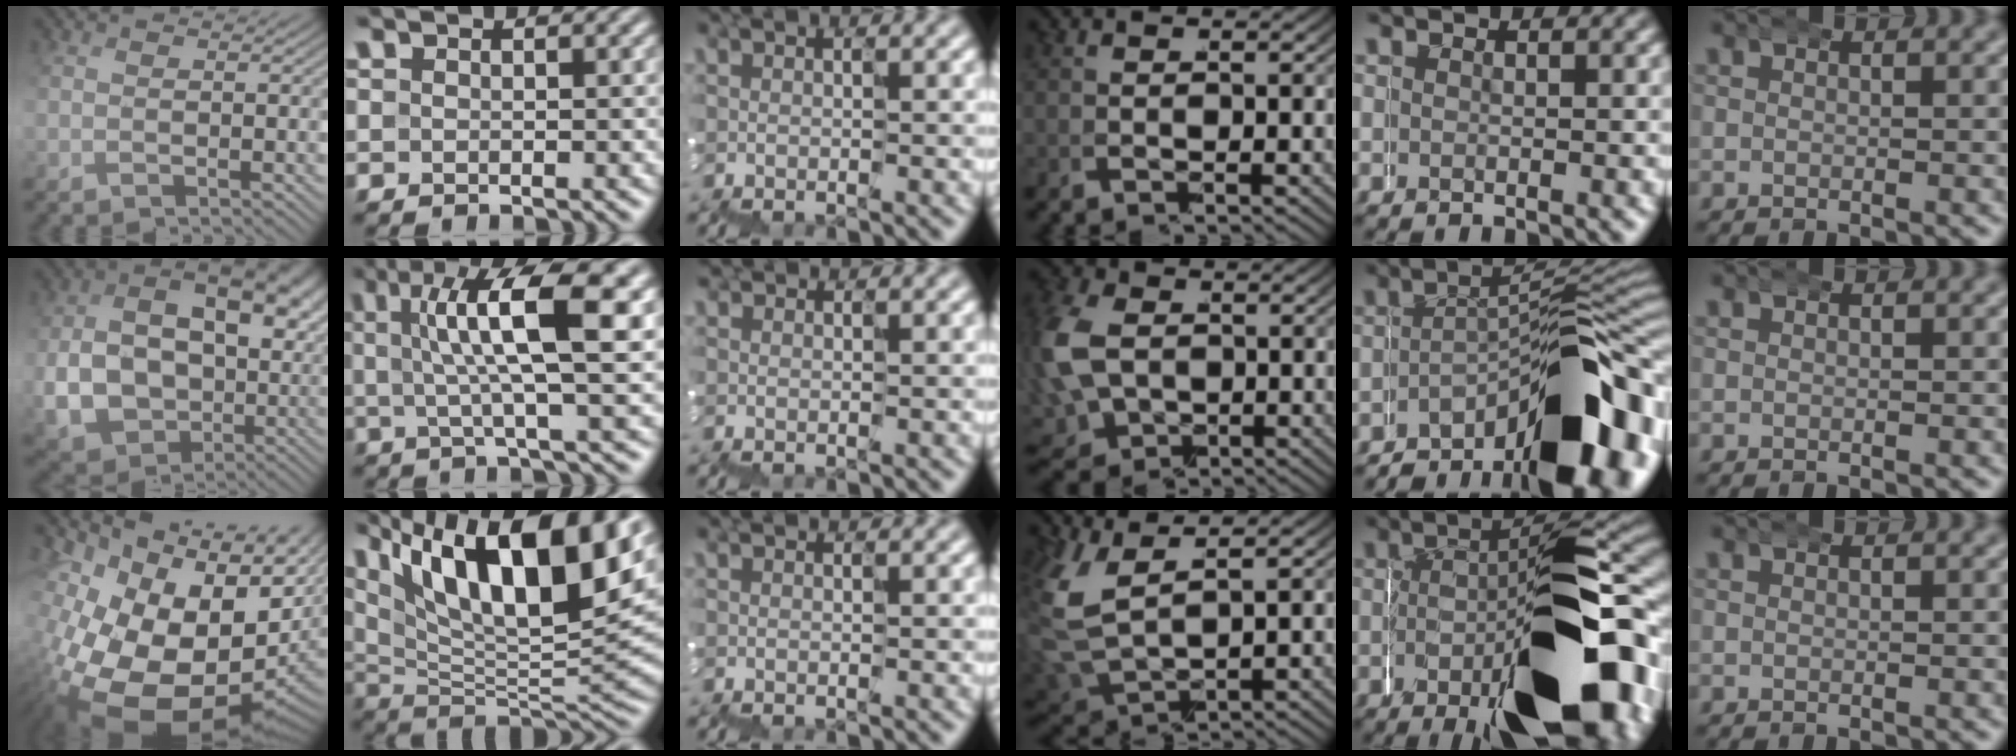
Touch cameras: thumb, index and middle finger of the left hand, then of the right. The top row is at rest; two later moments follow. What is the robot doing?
{"motion": "wrap", "object": "belt"}